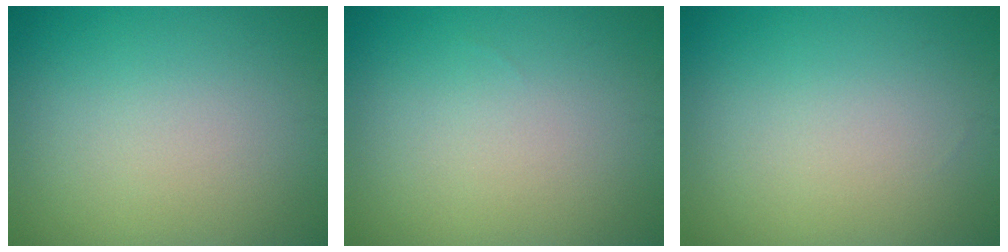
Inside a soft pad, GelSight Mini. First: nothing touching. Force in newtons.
{"total": 0.0}
{"total": 0.0}